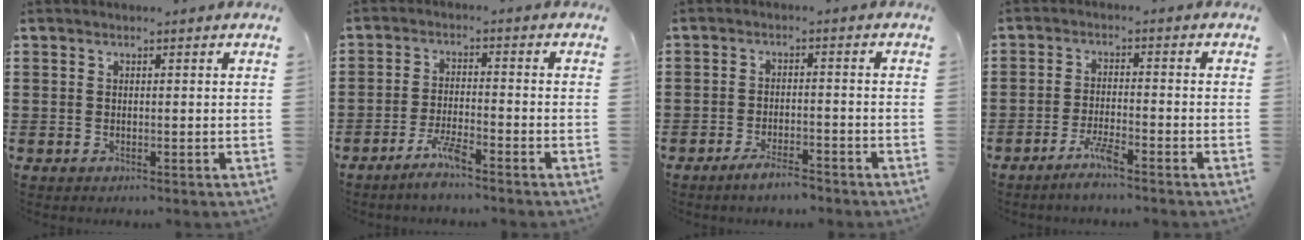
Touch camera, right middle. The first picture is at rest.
{"total": 4.1, "force": [-3.2, 0.4, 2.5], "torque": [-0.057, 0.002, -0.063]}
{"total": 3.6, "force": [-3.0, 0.5, 1.9], "torque": [-0.038, 0.002, -0.058]}
{"total": 3.6, "force": [-2.7, 0.3, 2.3], "torque": [-0.055, 0.001, -0.055]}